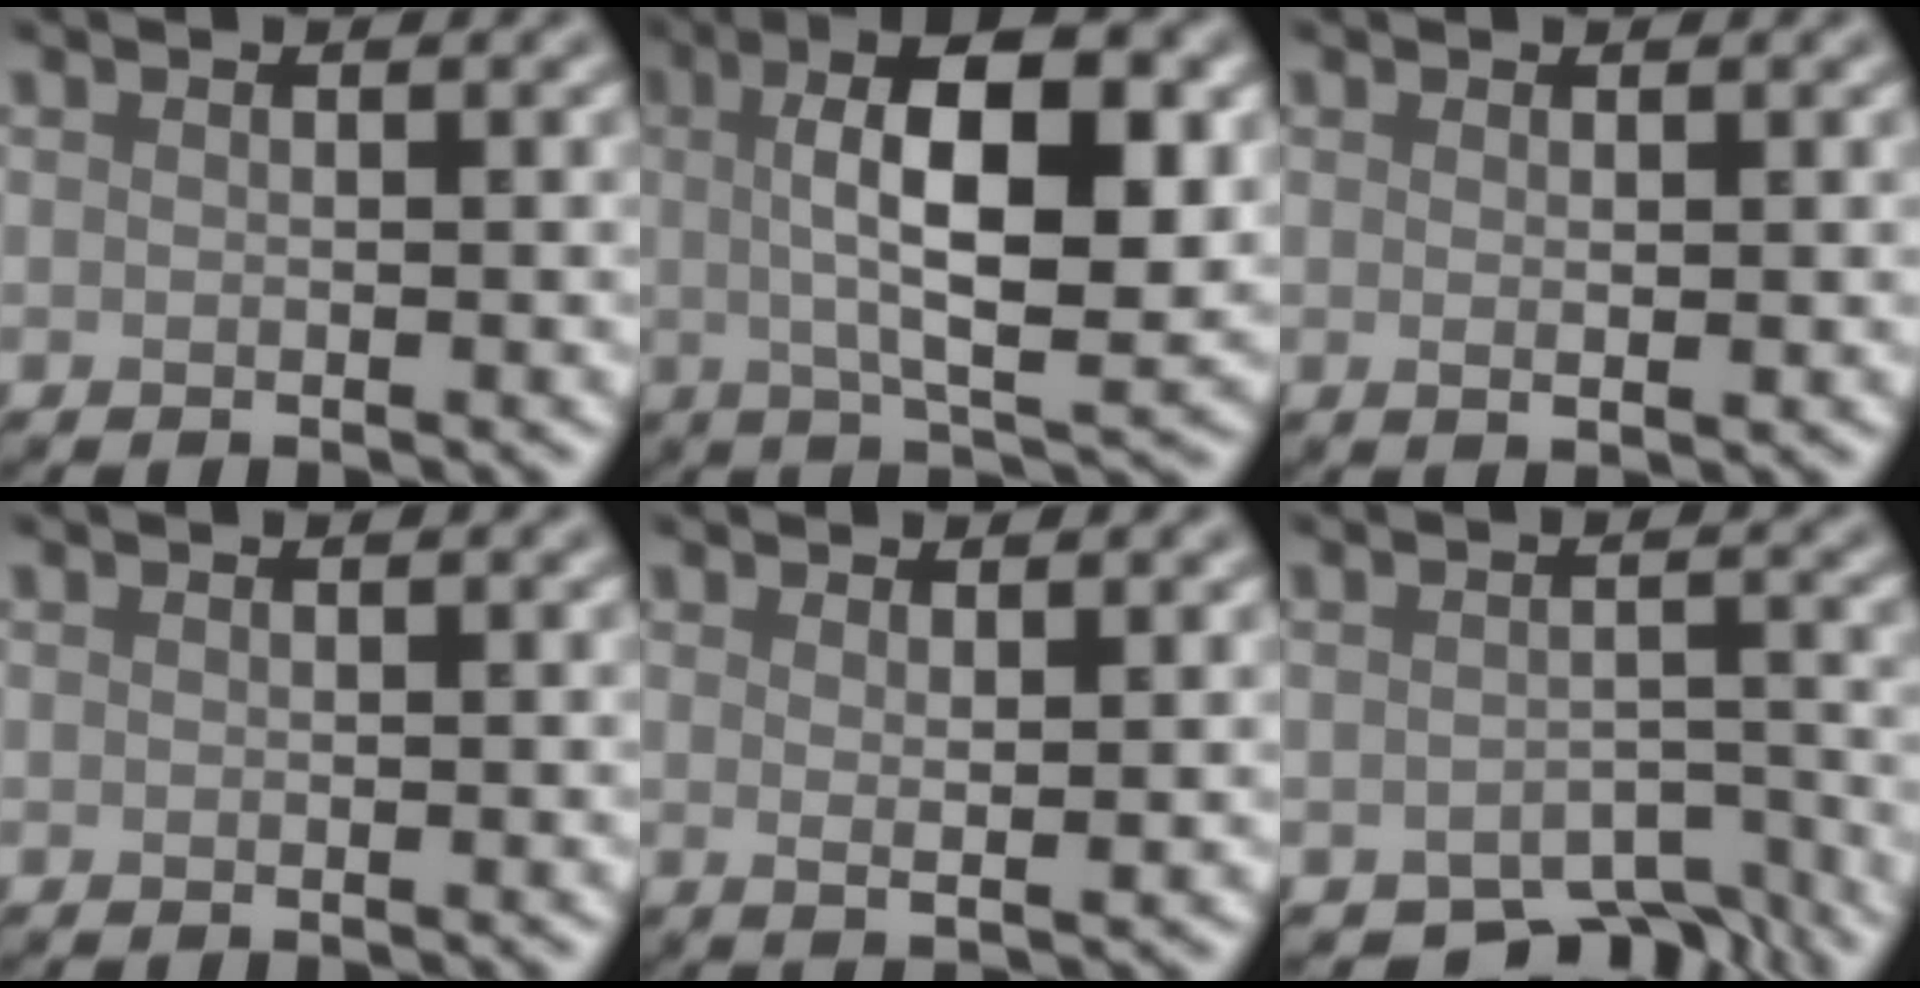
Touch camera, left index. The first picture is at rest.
{"total": 11.1, "force": [2.0, 3.6, 10.3], "torque": [-0.151, 0.009, 0.029]}
{"total": 1.1, "force": [0.4, 0.2, 1.1], "torque": [-0.015, 0.000, 0.004]}
{"total": 0.0}
{"total": 1.7, "force": [0.9, 0.4, 1.4], "torque": [-0.019, -0.004, 0.014]}
{"total": 4.7, "force": [-4.0, 1.7, 1.9], "torque": [-0.022, -0.012, -0.055]}